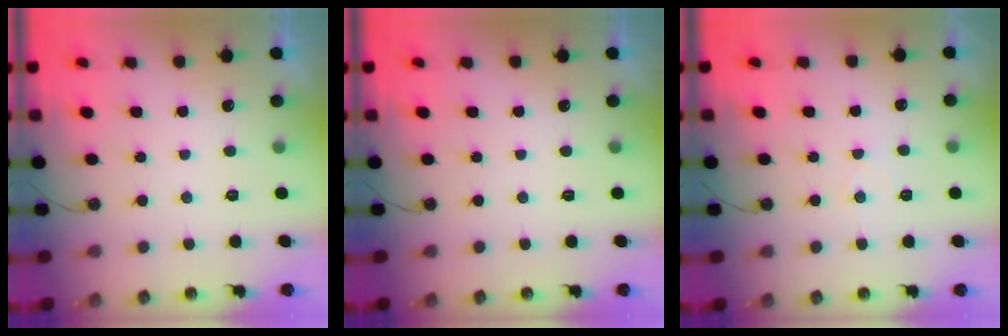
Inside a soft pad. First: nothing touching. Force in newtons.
{"total": 0.0}
{"total": 4.0, "press": 3.9, "slide": 0.6}